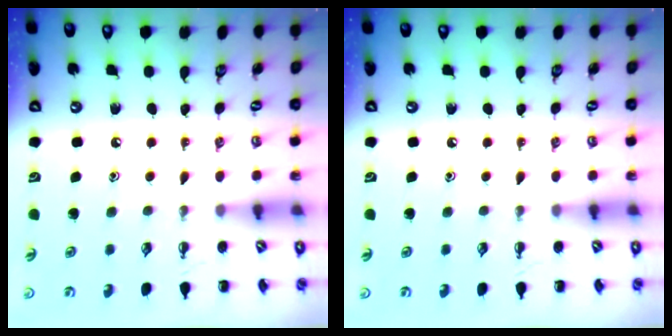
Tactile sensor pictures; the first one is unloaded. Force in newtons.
{"total": 0.0}